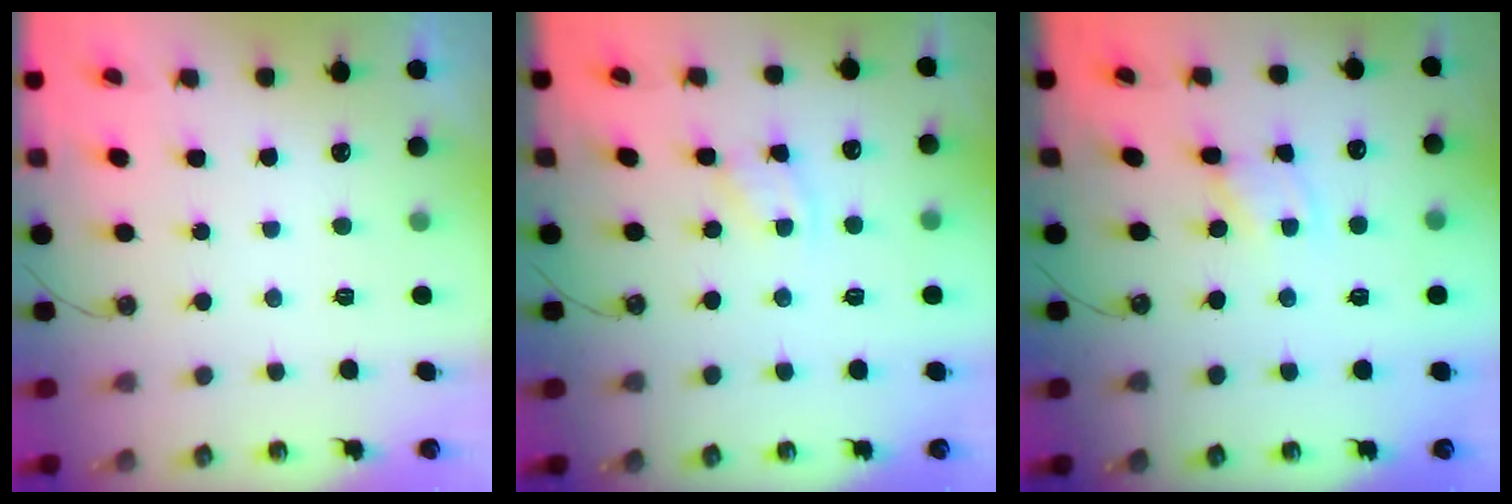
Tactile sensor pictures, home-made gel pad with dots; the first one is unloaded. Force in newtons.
{"total": 3.7, "press": 3.7, "slide": 0.5}
{"total": 1.5, "press": 1.5, "slide": 0.0}